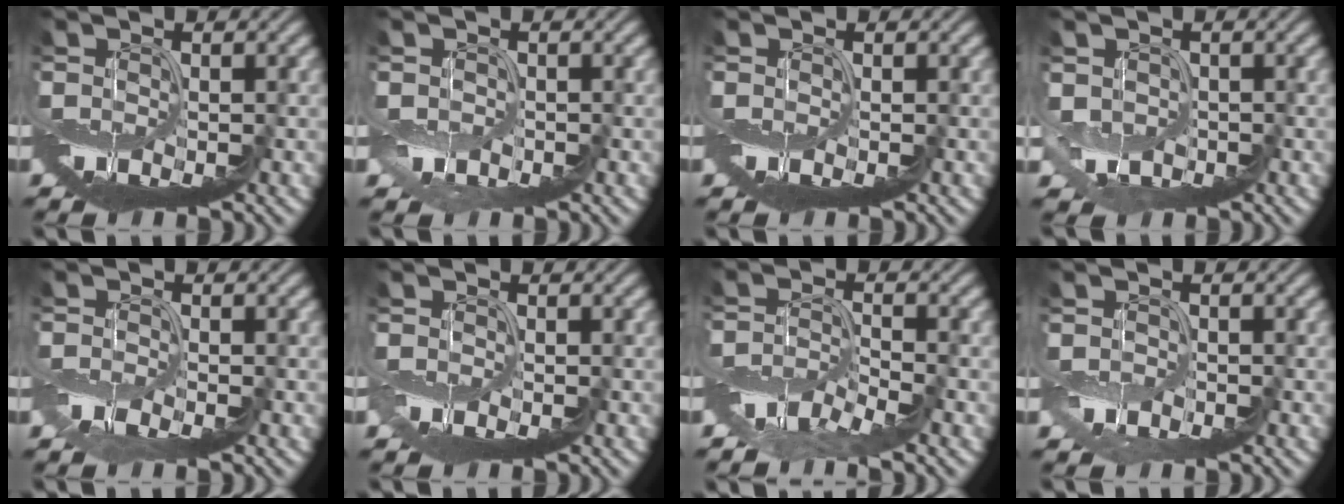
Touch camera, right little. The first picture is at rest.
{"total": 0.5, "force": [0.2, 0.2, -0.4], "torque": [0.007, -0.002, 0.003]}
{"total": 0.0}
{"total": 1.6, "force": [0.6, 1.4, 0.7], "torque": [-0.010, -0.002, 0.014]}
{"total": 1.3, "force": [-0.8, -0.6, -0.8], "torque": [0.016, 0.002, -0.017]}
{"total": 0.8, "force": [-0.3, -0.4, -0.6], "torque": [0.013, 0.002, -0.007]}
{"total": 2.3, "force": [-2.1, -0.9, -0.2], "torque": [0.006, 0.008, -0.047]}
{"total": 0.7, "force": [0.0, 0.0, -0.7], "torque": [0.015, 0.001, -0.001]}